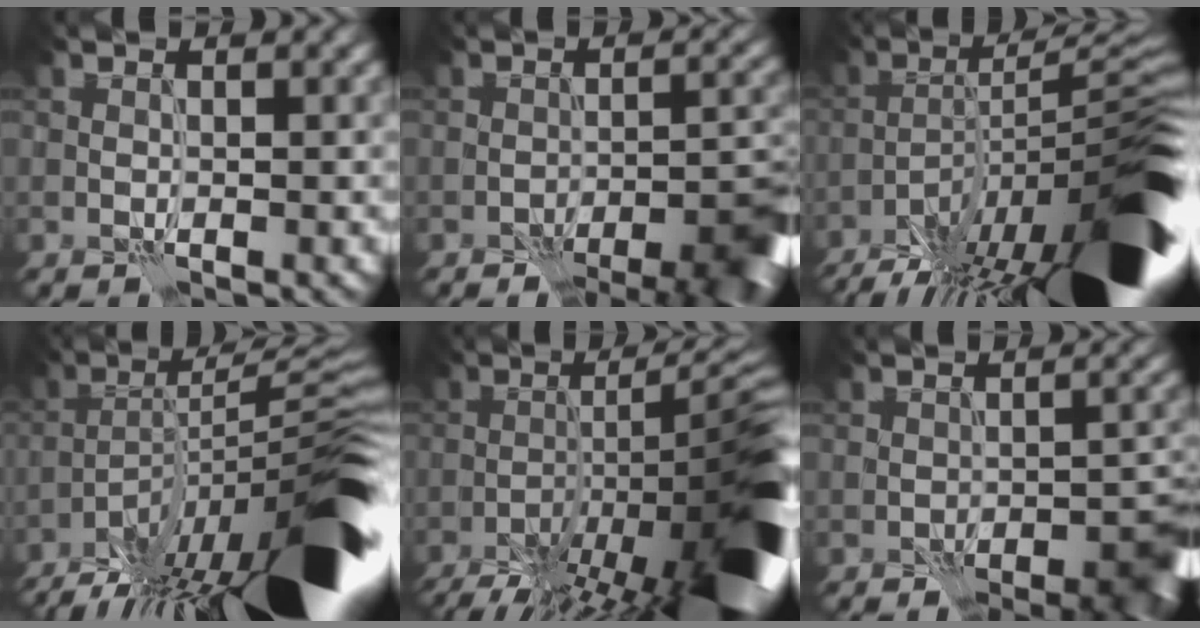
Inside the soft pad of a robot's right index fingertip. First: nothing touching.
{"total": 8.5, "force": [-6.1, 3.4, 4.9], "torque": [-0.050, -0.006, -0.058]}
{"total": 18.0, "force": [-11.6, 4.1, 13.2], "torque": [-0.170, 0.006, -0.191]}
{"total": 16.5, "force": [-10.1, 3.2, 12.6], "torque": [-0.169, 0.018, -0.180]}
{"total": 14.9, "force": [-7.4, 4.1, 12.3], "torque": [-0.173, 0.007, -0.119]}
{"total": 5.5, "force": [-3.7, 2.4, 3.3], "torque": [-0.031, -0.001, -0.037]}